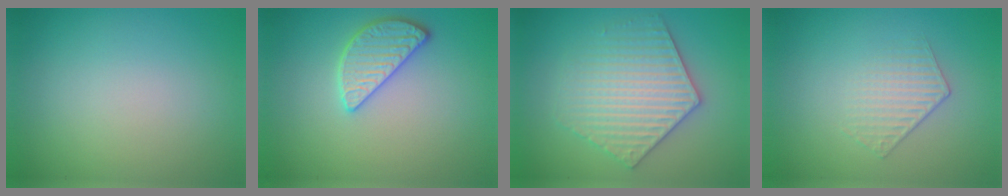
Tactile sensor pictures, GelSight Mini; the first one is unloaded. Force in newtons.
{"total": 2.8, "press": 2.8, "slide": 0.6}
{"total": 5.9, "press": 5.8, "slide": 0.9}
{"total": 1.5, "press": 0.9, "slide": 1.2}